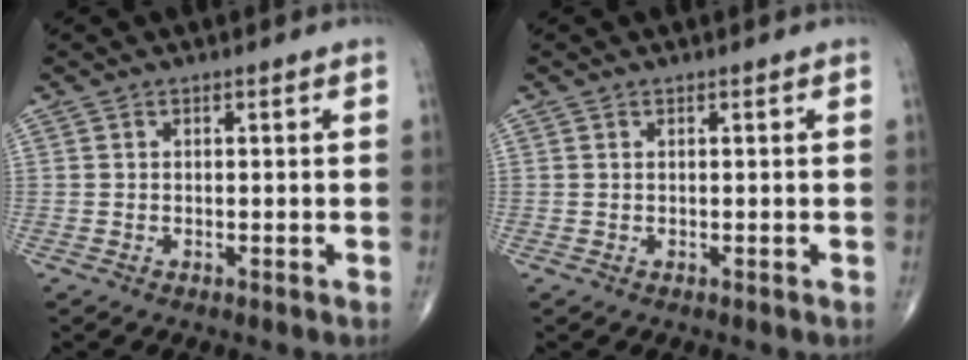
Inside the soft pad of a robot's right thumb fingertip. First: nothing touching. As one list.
[{"total": 0.0}]